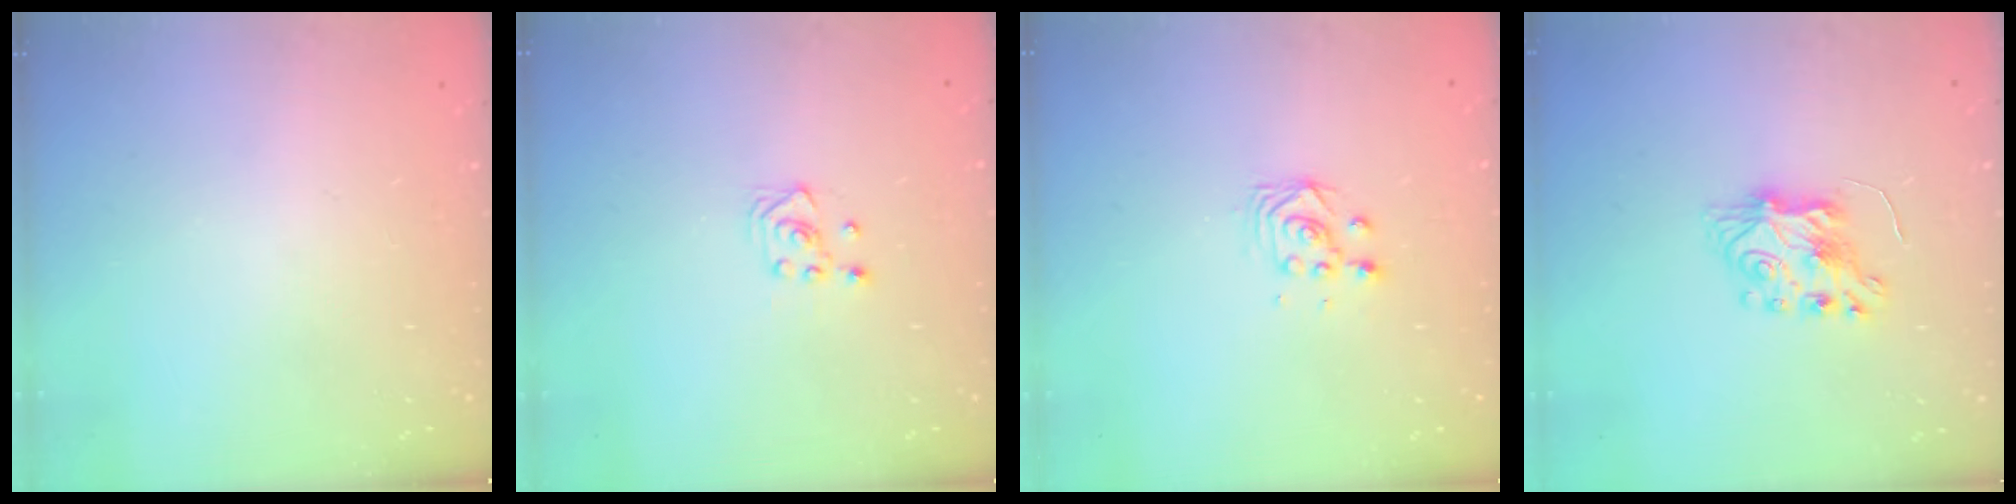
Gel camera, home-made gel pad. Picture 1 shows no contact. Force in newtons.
{"total": 3.0, "press": 2.6, "slide": 1.5}
{"total": 2.8, "press": 2.8, "slide": 0.3}
{"total": 6.9, "press": 6.9, "slide": 0.4}